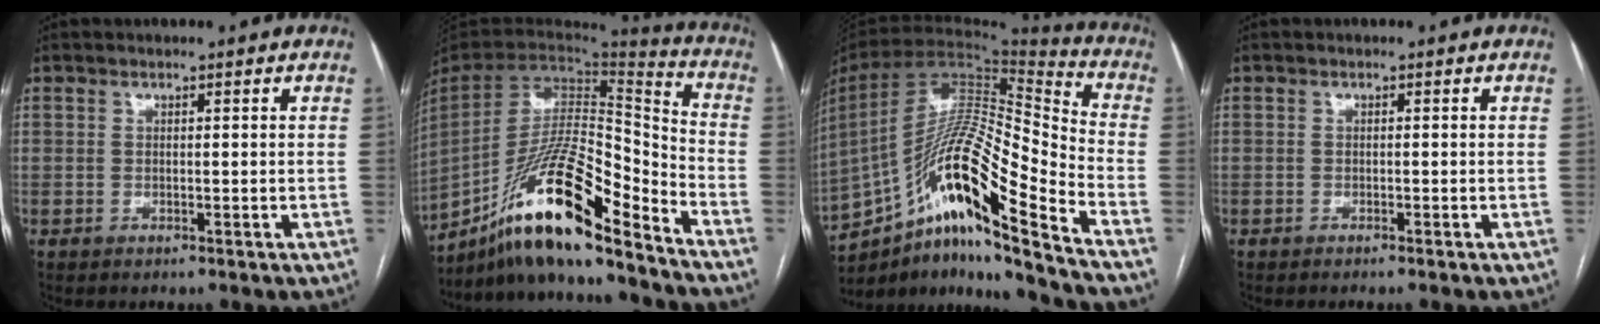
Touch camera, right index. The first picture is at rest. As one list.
[{"total": 20.6, "force": [-15.6, 1.8, 13.3], "torque": [-0.262, -0.002, -0.285]}, {"total": 21.6, "force": [-14.2, 1.2, 16.3], "torque": [-0.305, 0.007, -0.257]}, {"total": 1.2, "force": [-1.1, -0.2, 0.5], "torque": [-0.005, 0.000, -0.014]}]